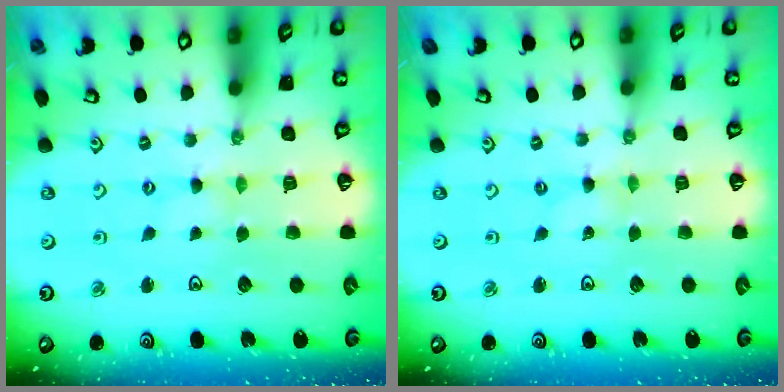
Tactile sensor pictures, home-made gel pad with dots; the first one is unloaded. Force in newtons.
{"total": 0.0}